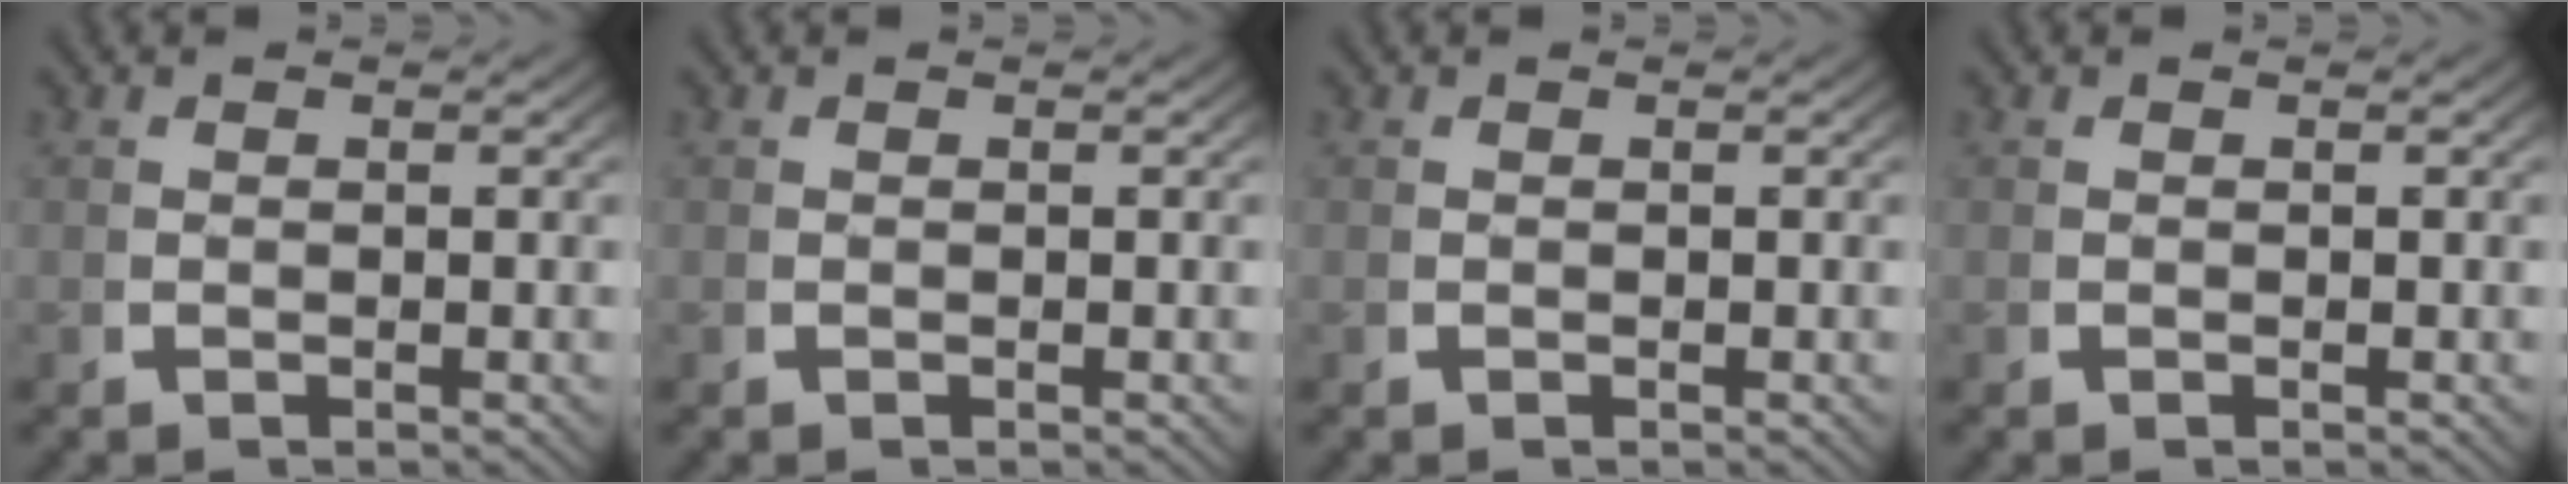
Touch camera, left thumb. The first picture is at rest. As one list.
[{"total": 0.0}, {"total": 0.0}, {"total": 0.0}]